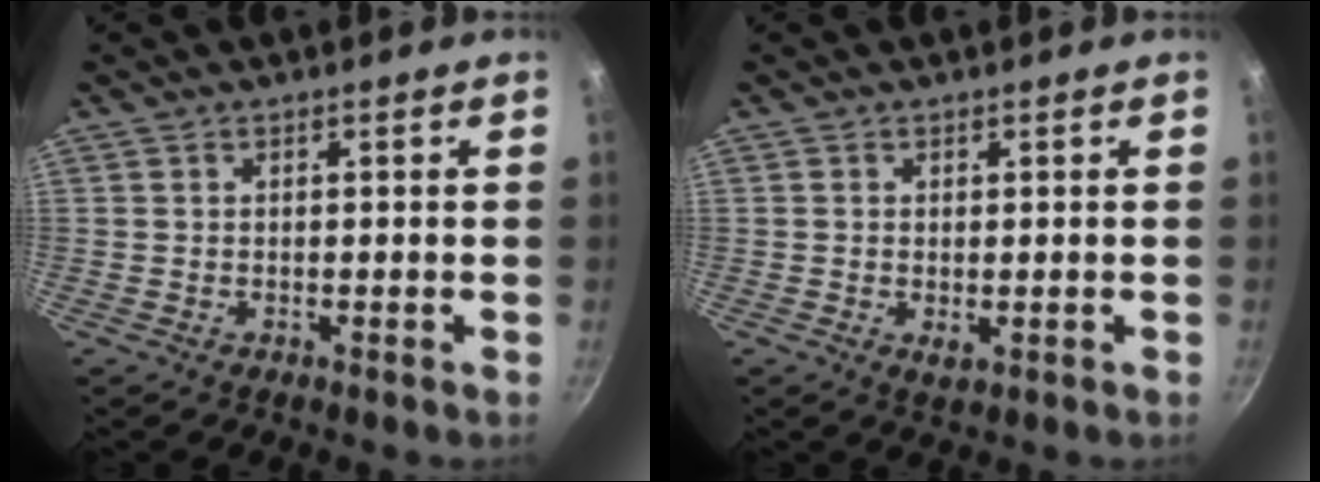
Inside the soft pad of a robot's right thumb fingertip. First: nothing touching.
{"total": 1.7, "force": [0.0, 1.0, 1.3], "torque": [-0.023, -0.005, 0.000]}